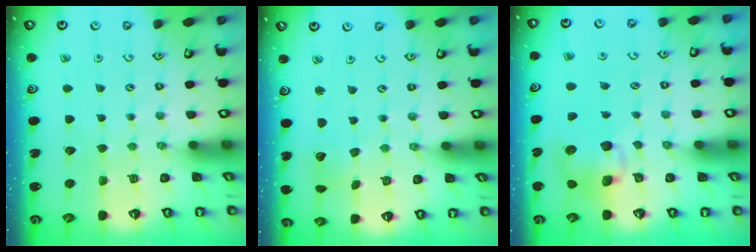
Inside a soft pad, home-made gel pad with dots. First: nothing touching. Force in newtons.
{"total": 2.9, "press": 2.9, "slide": 0.2}
{"total": 8.7, "press": 8.6, "slide": 1.1}